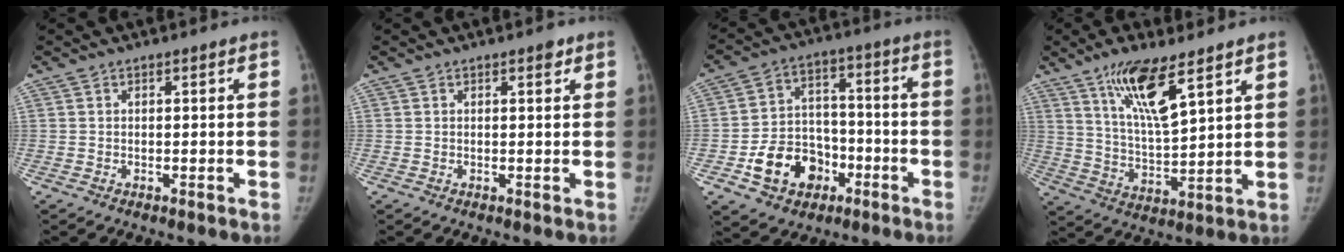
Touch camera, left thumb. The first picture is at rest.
{"total": 1.2, "force": [0.8, 0.5, 0.8], "torque": [-0.005, -0.002, 0.009]}
{"total": 13.7, "force": [-5.8, 10.7, 6.4], "torque": [-0.068, 0.051, -0.089]}
{"total": 12.2, "force": [7.2, 3.1, 9.4], "torque": [-0.162, -0.038, 0.143]}